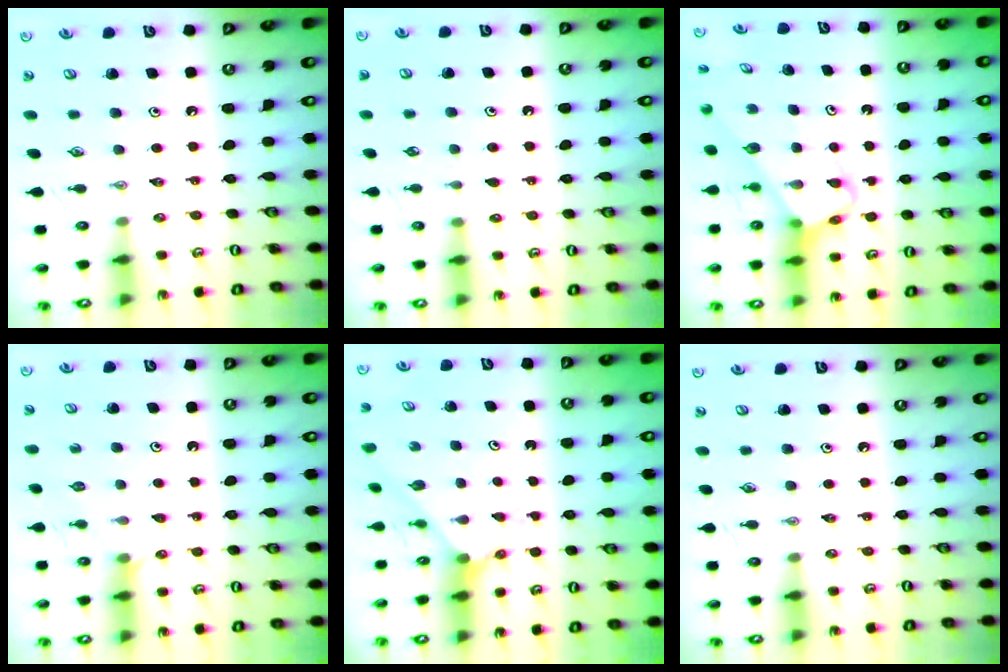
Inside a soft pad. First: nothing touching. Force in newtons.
{"total": 5.7, "press": 5.6, "slide": 0.8}
{"total": 3.9, "press": 3.9, "slide": 0.2}
{"total": 3.8, "press": 3.8, "slide": 0.4}
{"total": 2.1, "press": 2.1, "slide": 0.2}
{"total": 0.0}